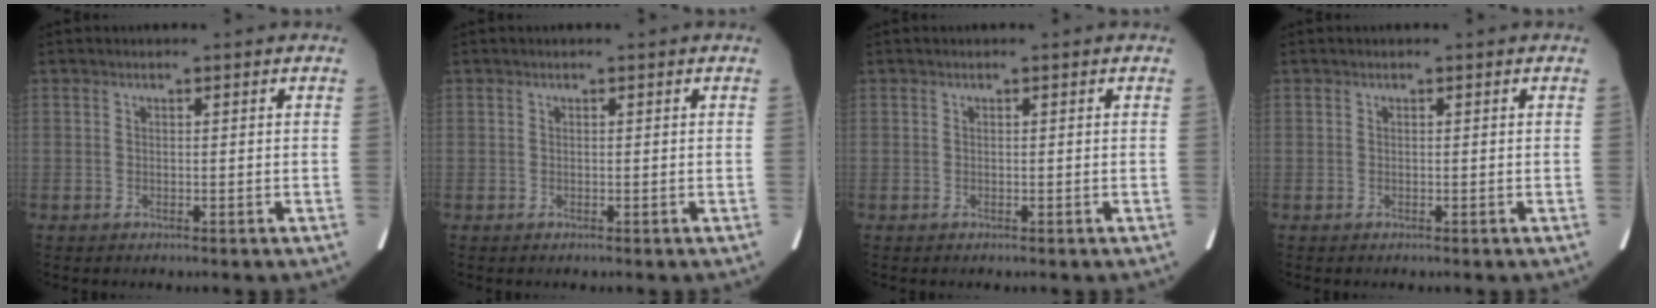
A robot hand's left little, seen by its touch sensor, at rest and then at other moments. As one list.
[{"total": 0.0}, {"total": 0.0}, {"total": 0.0}]